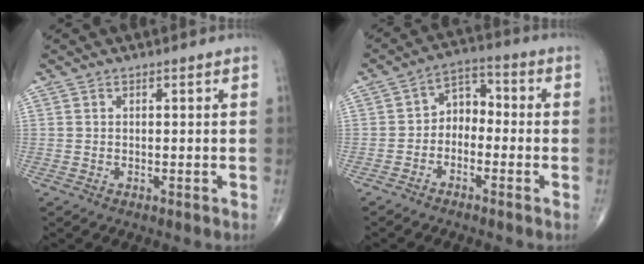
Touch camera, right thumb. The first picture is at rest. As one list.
[{"total": 5.9, "force": [-1.9, 4.3, 3.5], "torque": [-0.035, 0.038, -0.050]}]